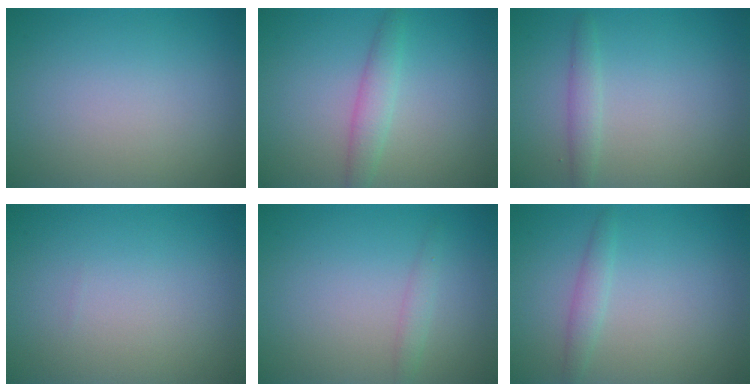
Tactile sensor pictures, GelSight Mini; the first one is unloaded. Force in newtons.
{"total": 2.2, "press": 2.2, "slide": 0.2}
{"total": 1.5, "press": 1.5, "slide": 0.1}
{"total": 0.0}
{"total": 1.0, "press": 1.0, "slide": 0.0}
{"total": 1.3, "press": 1.3, "slide": 0.0}